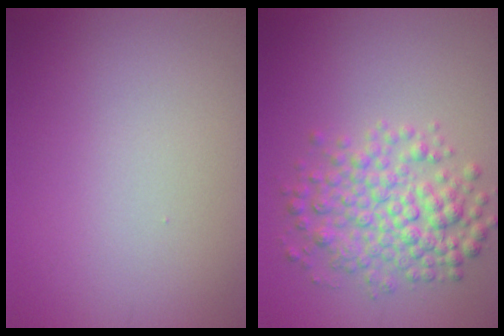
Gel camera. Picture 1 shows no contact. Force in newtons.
{"total": 5.2, "press": 5.2, "slide": 0.1}